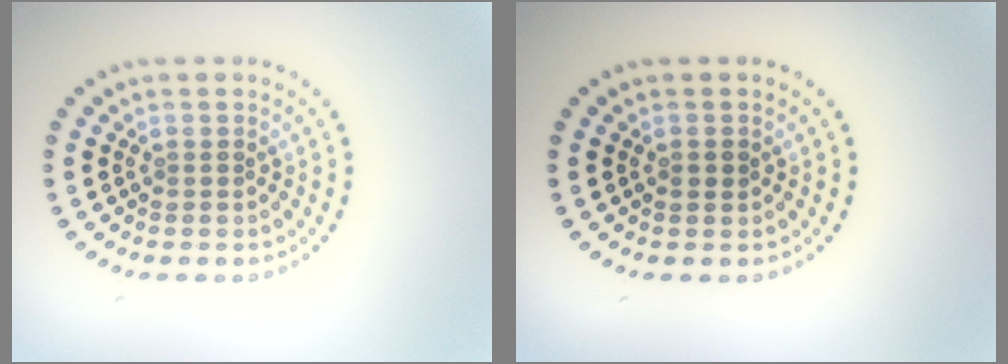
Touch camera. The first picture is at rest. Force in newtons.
{"total": 0.8, "press": 0.8, "slide": 0.3}